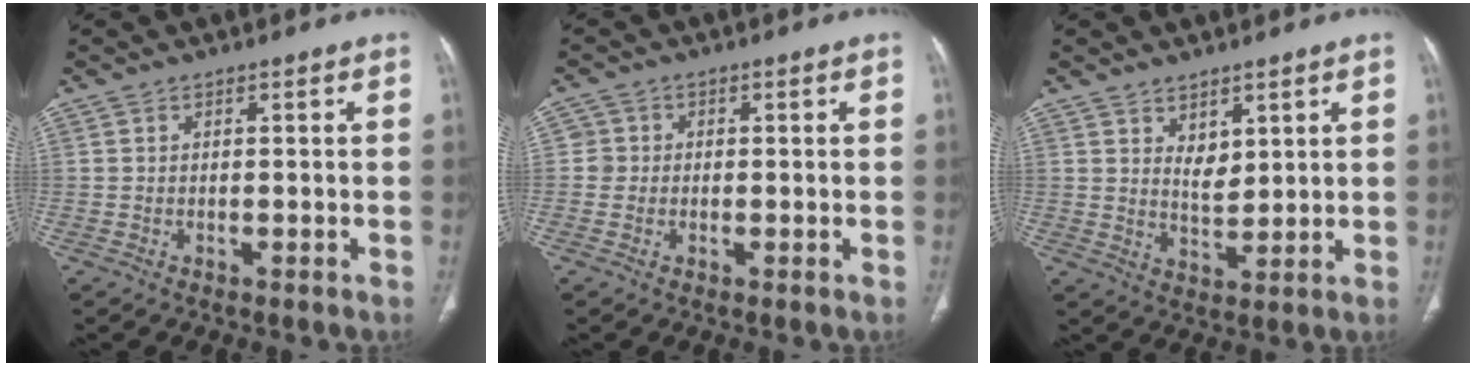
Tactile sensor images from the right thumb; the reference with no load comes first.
{"total": 2.2, "force": [0.1, 2.2, 0.1], "torque": [0.015, 0.007, -0.003]}
{"total": 4.7, "force": [2.6, 2.7, 2.9], "torque": [-0.033, -0.026, 0.054]}